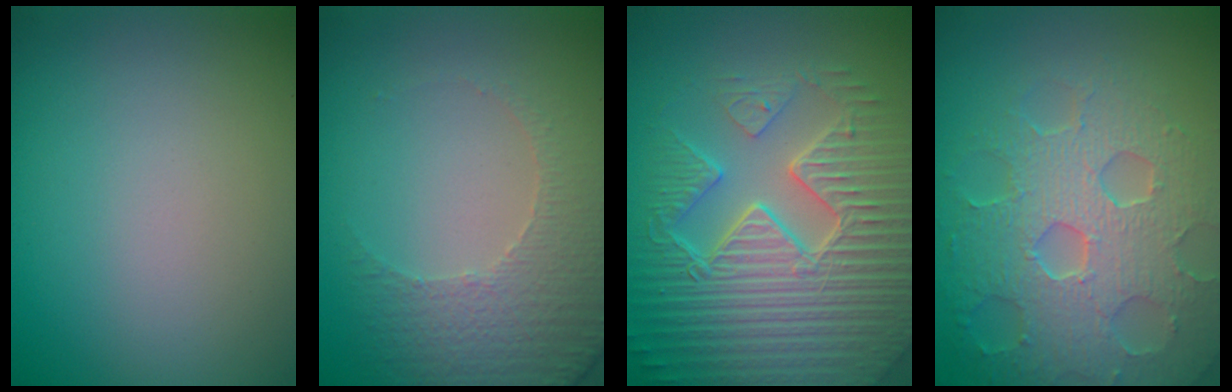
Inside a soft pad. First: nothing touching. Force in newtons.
{"total": 5.0, "press": 3.6, "slide": 3.5}
{"total": 10.0, "press": 6.7, "slide": 7.4}
{"total": 8.2, "press": 5.8, "slide": 5.8}